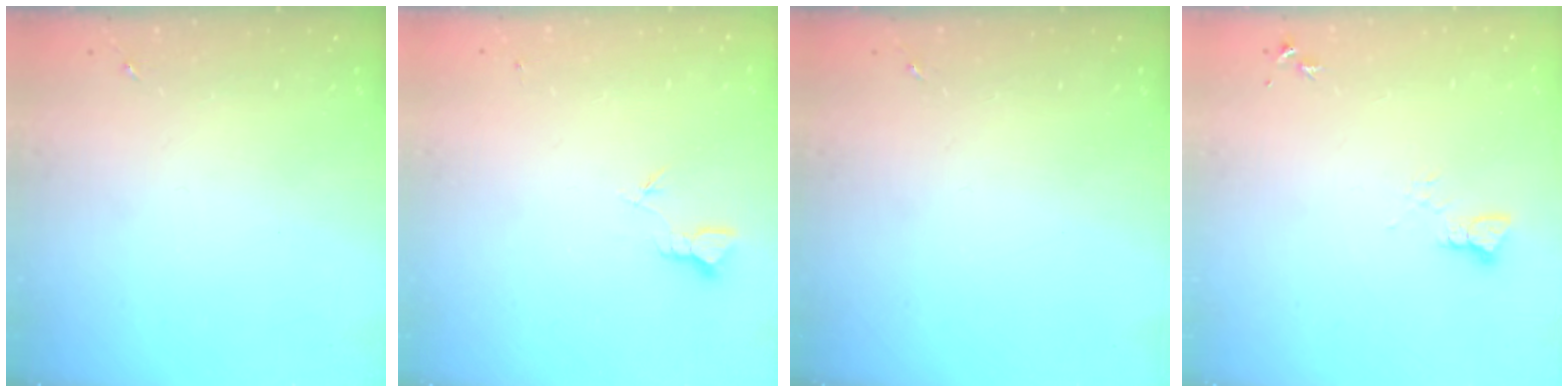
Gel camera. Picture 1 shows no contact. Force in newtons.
{"total": 2.3, "press": 2.3, "slide": 0.1}
{"total": 0.0}
{"total": 2.2, "press": 2.2, "slide": 0.2}